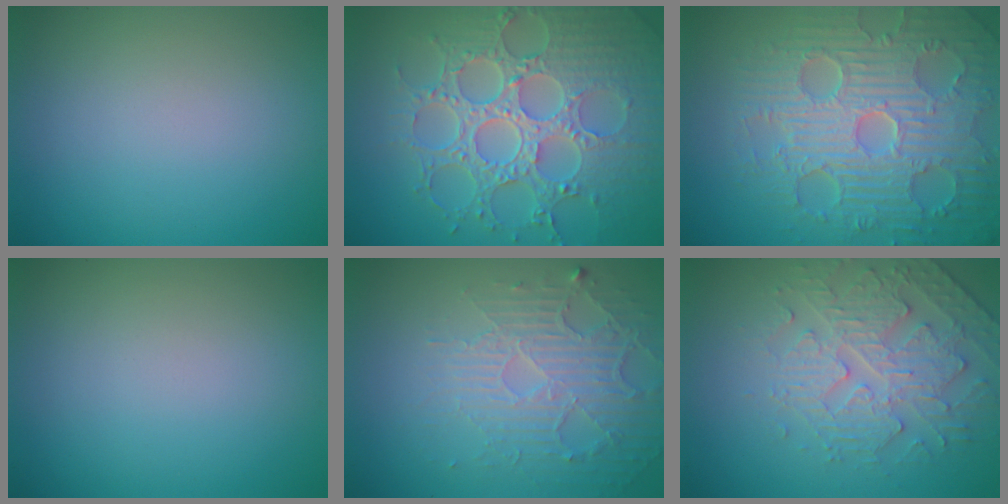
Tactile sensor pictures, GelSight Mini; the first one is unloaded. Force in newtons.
{"total": 8.7, "press": 6.3, "slide": 6.0}
{"total": 9.6, "press": 6.7, "slide": 6.9}
{"total": 0.0}
{"total": 5.6, "press": 3.4, "slide": 4.4}
{"total": 4.8, "press": 3.8, "slide": 2.8}